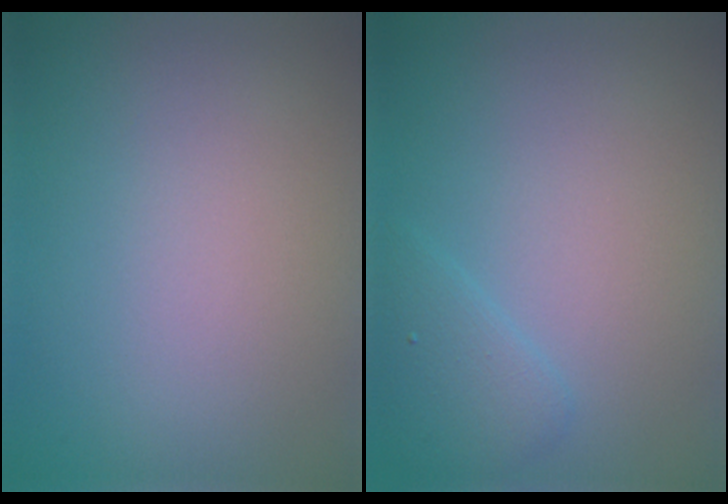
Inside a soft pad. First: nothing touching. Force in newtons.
{"total": 1.8, "press": 1.8, "slide": 0.1}